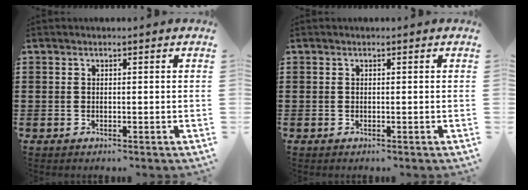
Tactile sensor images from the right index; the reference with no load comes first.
{"total": 0.0}